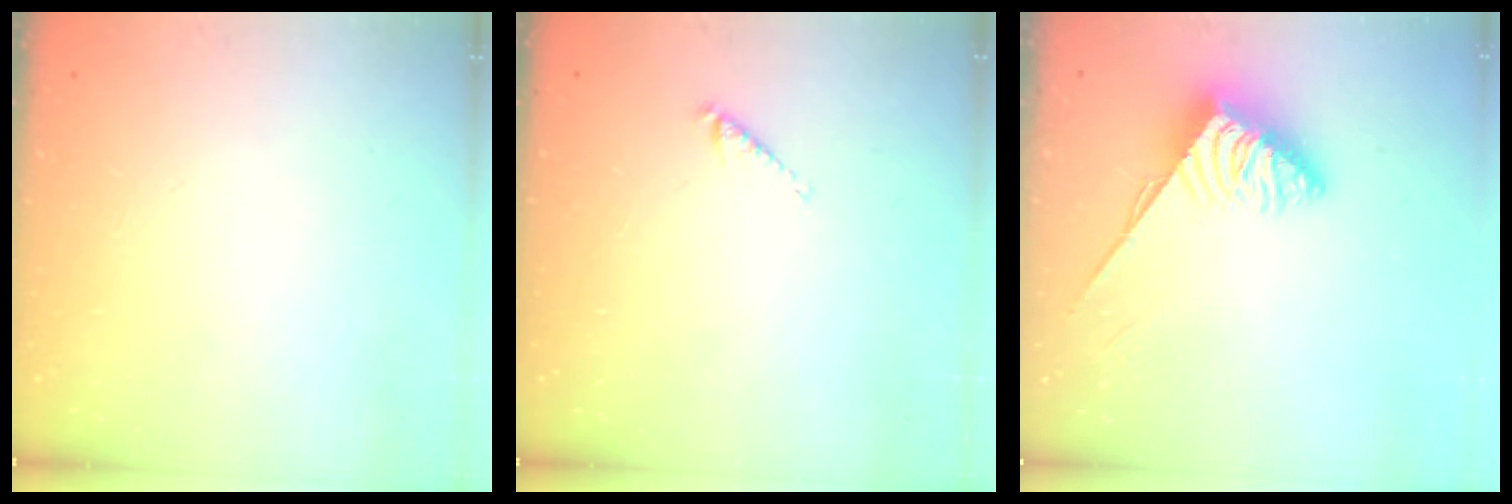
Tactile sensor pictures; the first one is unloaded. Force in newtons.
{"total": 3.3, "press": 3.2, "slide": 0.5}
{"total": 3.8, "press": 3.8, "slide": 0.5}